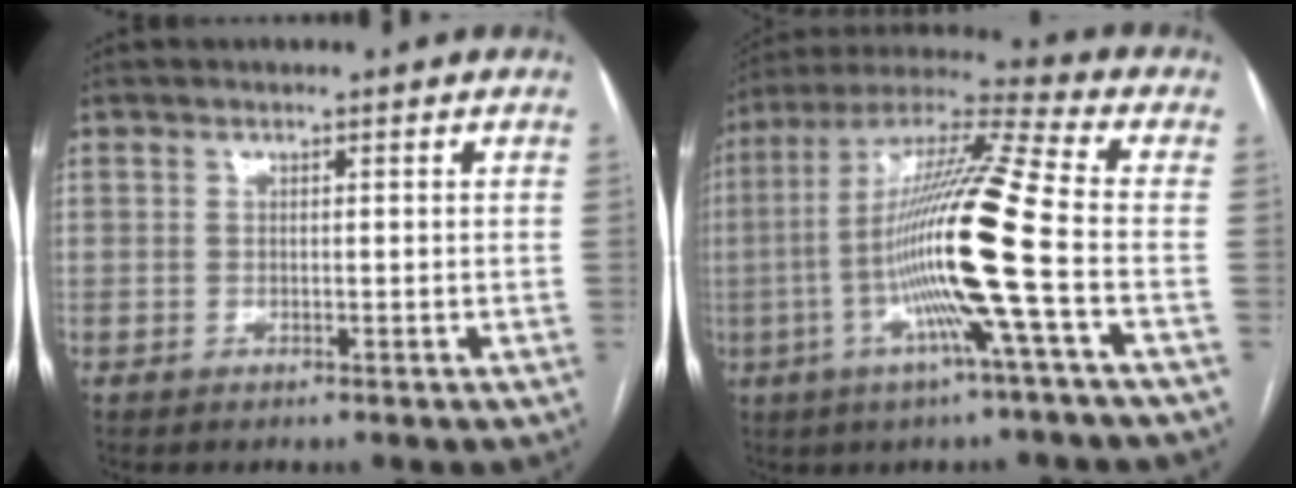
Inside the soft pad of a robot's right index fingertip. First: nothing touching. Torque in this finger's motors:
{"motor_torque": [2.14, 0.00, 1.05, 0.21]}